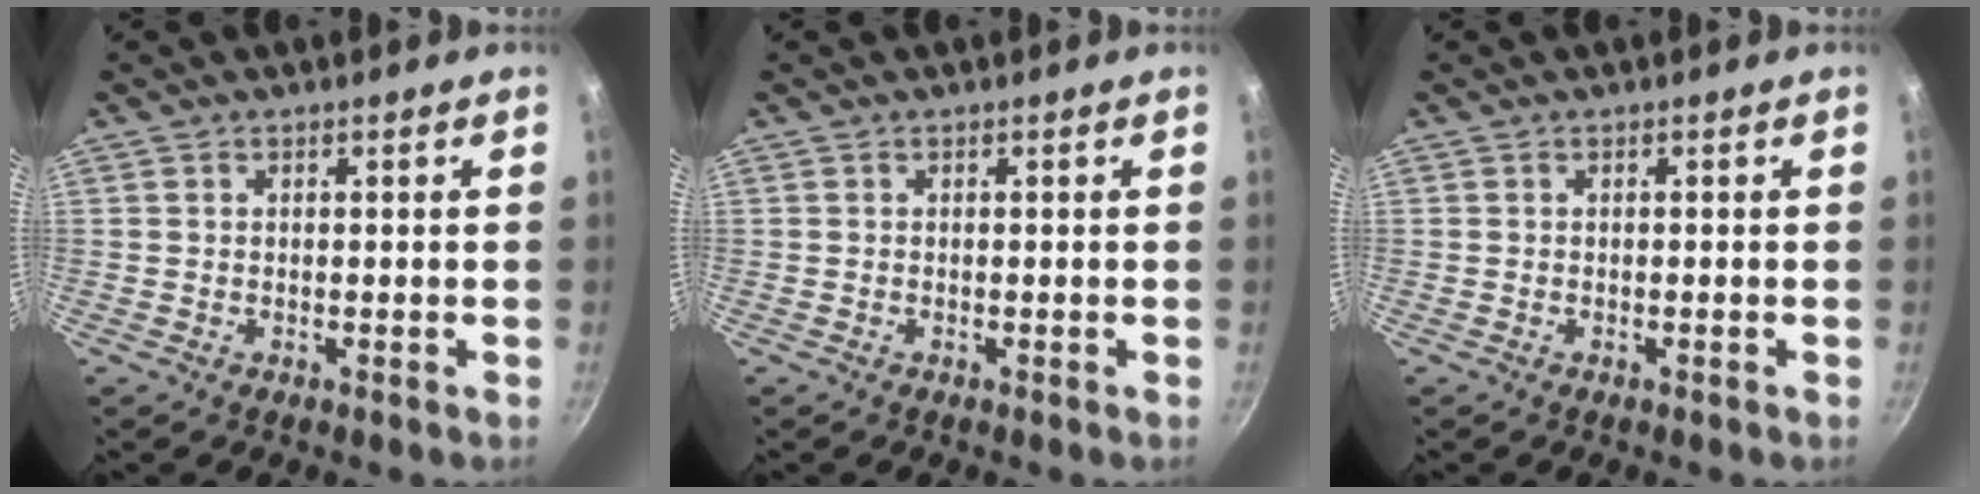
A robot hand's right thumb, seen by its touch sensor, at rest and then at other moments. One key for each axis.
{"total": 0.0}
{"total": 0.0}